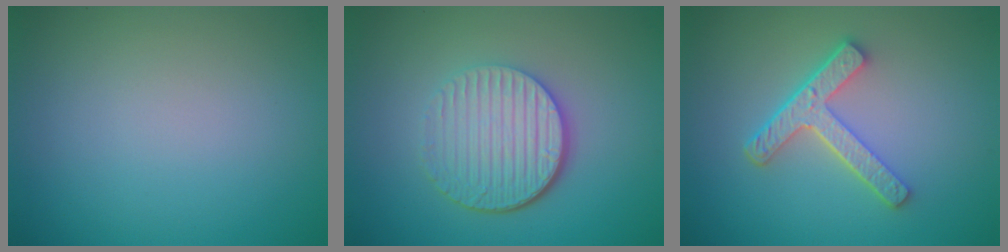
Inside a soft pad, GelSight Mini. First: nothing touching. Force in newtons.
{"total": 5.5, "press": 3.9, "slide": 3.9}
{"total": 4.5, "press": 3.3, "slide": 3.0}